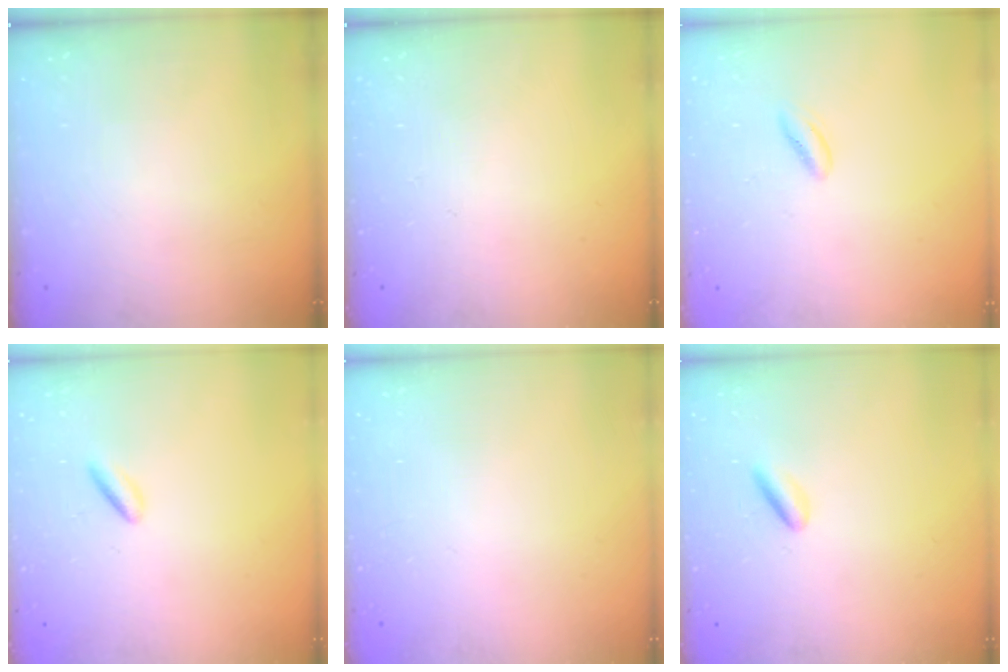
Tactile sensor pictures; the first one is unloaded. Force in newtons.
{"total": 0.0}
{"total": 1.4, "press": 1.3, "slide": 0.5}
{"total": 3.1, "press": 2.9, "slide": 1.0}
{"total": 2.0, "press": 2.0, "slide": 0.1}
{"total": 2.4, "press": 2.2, "slide": 0.8}